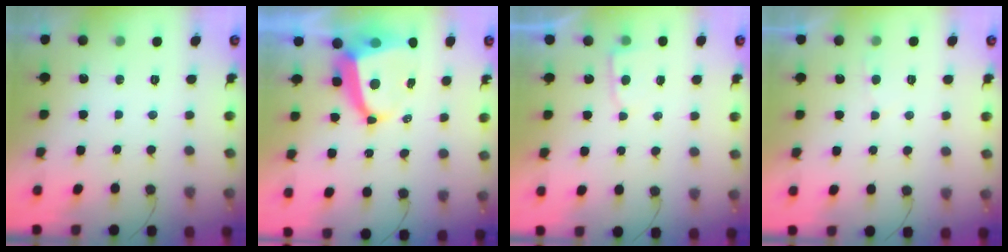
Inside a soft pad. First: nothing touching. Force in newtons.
{"total": 9.9, "press": 9.8, "slide": 1.1}
{"total": 2.8, "press": 2.8, "slide": 0.4}
{"total": 2.5, "press": 2.5, "slide": 0.2}